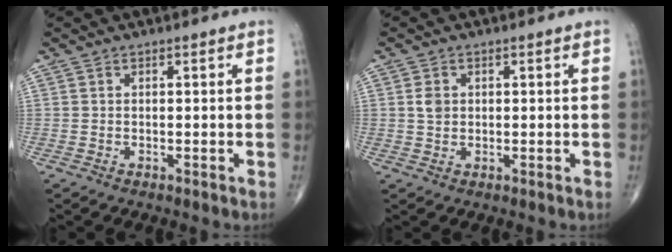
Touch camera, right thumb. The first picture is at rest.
{"total": 2.2, "force": [0.4, 1.7, 1.3], "torque": [-0.018, -0.001, 0.009]}